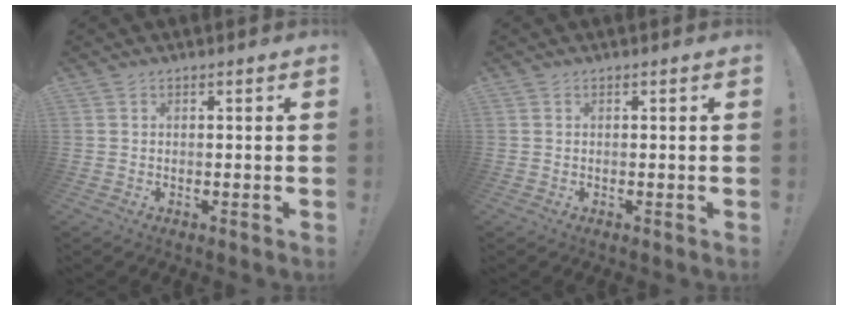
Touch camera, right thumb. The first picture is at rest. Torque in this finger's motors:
{"motor_torque": [0.00, 0.00, 0.00, 0.00, 0.00]}